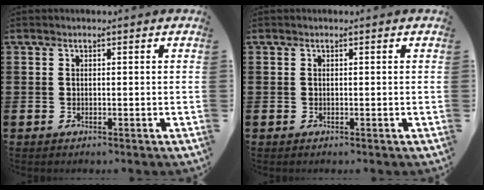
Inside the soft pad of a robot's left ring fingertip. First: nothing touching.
{"total": 0.0}